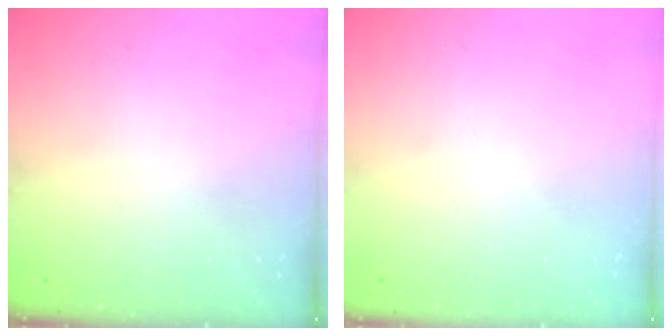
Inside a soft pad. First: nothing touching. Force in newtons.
{"total": 0.0}